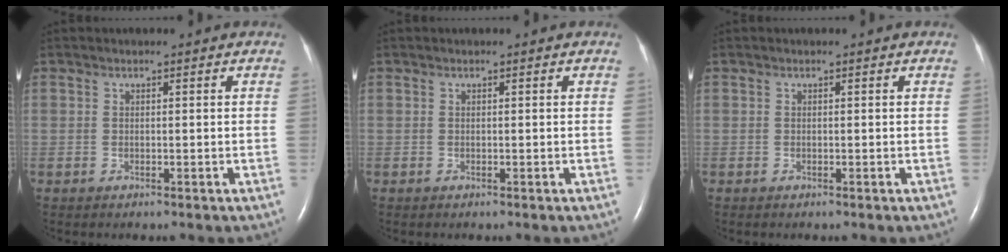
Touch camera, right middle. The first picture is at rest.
{"total": 0.0}
{"total": 0.0}